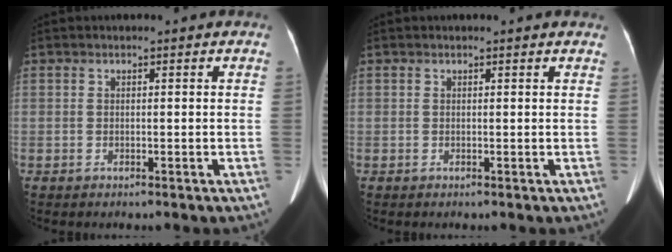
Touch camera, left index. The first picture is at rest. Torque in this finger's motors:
{"motor_torque": [-0.11, -0.02, -0.12, -0.06]}